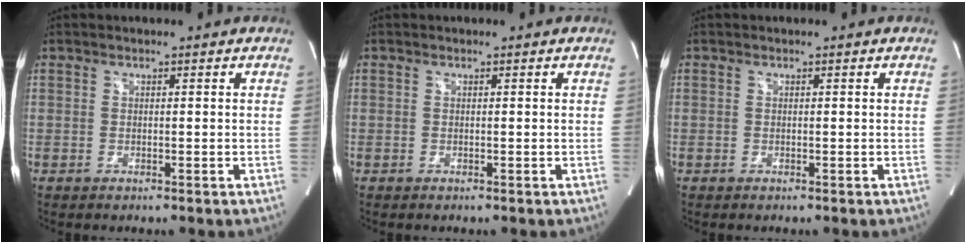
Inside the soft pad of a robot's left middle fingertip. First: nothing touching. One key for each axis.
{"total": 0.0}
{"total": 0.0}